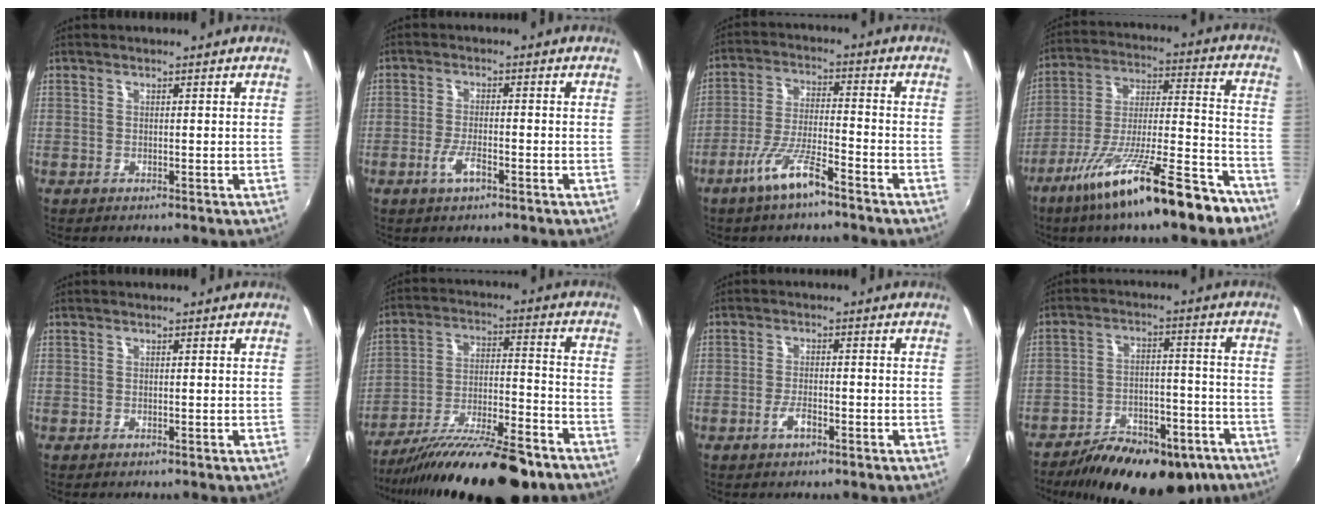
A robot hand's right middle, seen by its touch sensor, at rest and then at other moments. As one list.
[{"total": 3.8, "force": [-2.1, 1.0, 3.0], "torque": [-0.068, -0.004, -0.040]}, {"total": 8.9, "force": [-6.0, 1.3, 6.5], "torque": [-0.132, -0.006, -0.110]}, {"total": 21.7, "force": [-14.6, 3.3, 15.7], "torque": [-0.259, -0.028, -0.235]}, {"total": 0.0}, {"total": 22.8, "force": [-17.7, 4.9, 13.6], "torque": [-0.237, -0.047, -0.273]}, {"total": 2.7, "force": [-1.6, 0.9, 2.0], "torque": [-0.046, -0.001, -0.031]}, {"total": 21.3, "force": [-15.6, 8.9, 11.5], "torque": [-0.197, -0.009, -0.210]}]